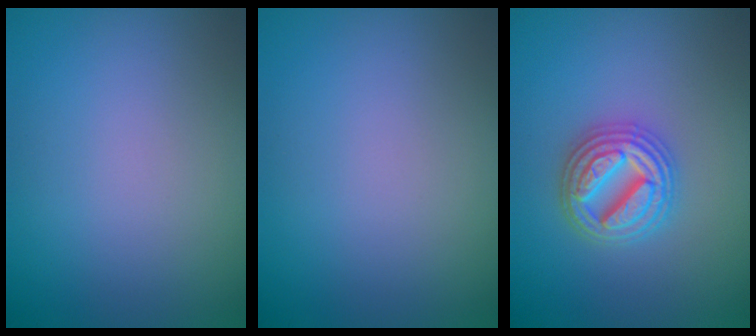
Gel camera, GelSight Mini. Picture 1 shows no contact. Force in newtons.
{"total": 0.0}
{"total": 4.9, "press": 4.8, "slide": 0.8}